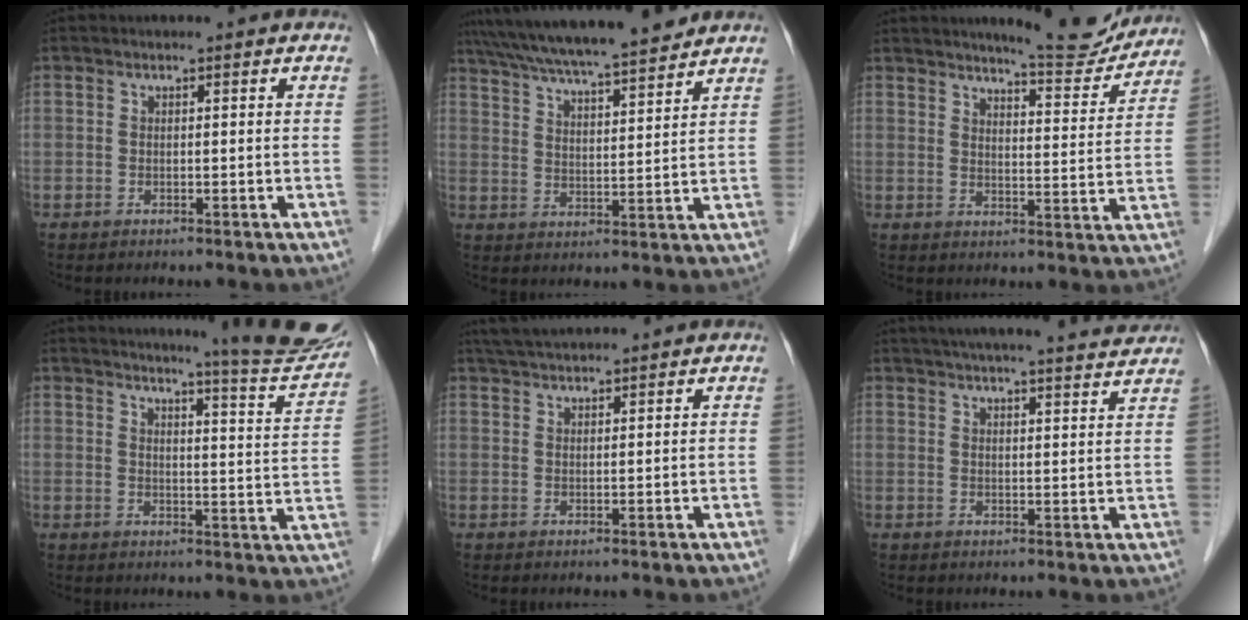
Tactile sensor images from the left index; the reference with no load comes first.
{"total": 17.8, "force": [15.7, 1.1, 8.2], "torque": [-0.142, 0.026, 0.241]}
{"total": 10.2, "force": [9.7, 1.1, 2.9], "torque": [-0.036, -0.021, 0.121]}
{"total": 13.7, "force": [12.9, -0.8, 4.4], "torque": [-0.055, -0.072, 0.144]}
{"total": 6.2, "force": [5.7, 0.3, 2.4], "torque": [-0.043, 0.037, 0.096]}
{"total": 20.1, "force": [18.5, 1.2, 7.8], "torque": [-0.120, 0.008, 0.236]}